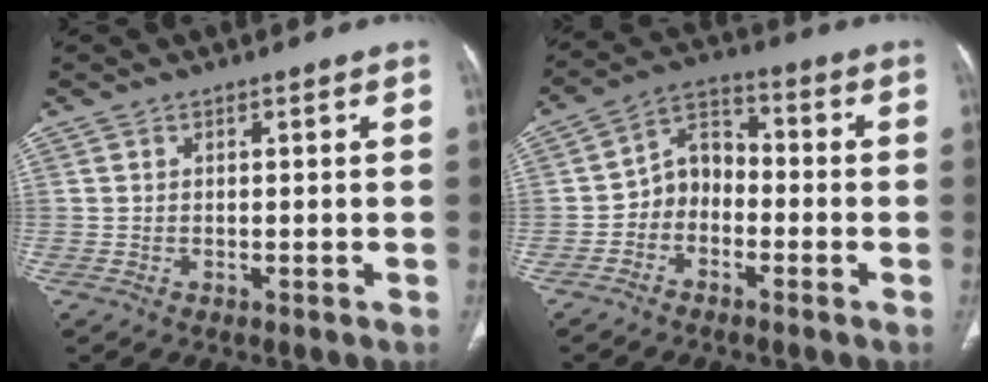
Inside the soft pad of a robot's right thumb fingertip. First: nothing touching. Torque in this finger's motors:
{"motor_torque": [-0.22, 0.17, -0.23, 0.11, 0.03]}